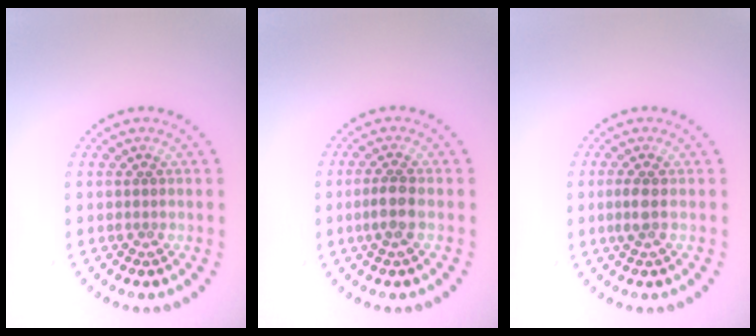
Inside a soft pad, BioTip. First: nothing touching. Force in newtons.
{"total": 2.0, "press": 1.7, "slide": 0.9}
{"total": 1.3, "press": 1.1, "slide": 0.6}